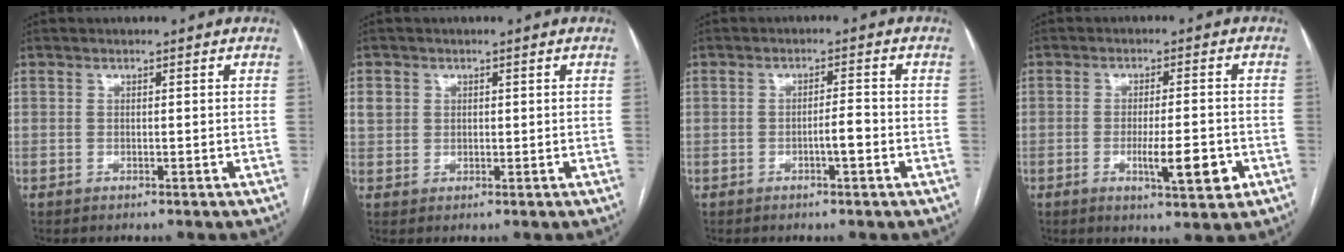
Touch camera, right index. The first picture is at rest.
{"total": 2.8, "force": [1.0, 2.5, 0.7], "torque": [-0.013, 0.013, 0.023]}
{"total": 2.8, "force": [-1.1, 0.2, 2.6], "torque": [-0.043, 0.002, -0.018]}
{"total": 7.2, "force": [-2.5, 1.1, 6.7], "torque": [-0.111, -0.010, -0.033]}